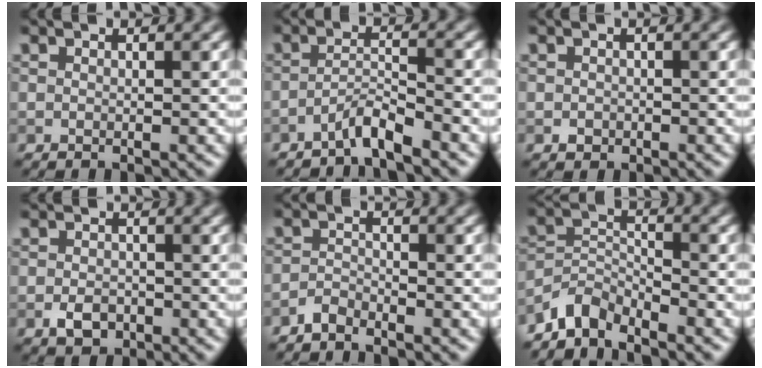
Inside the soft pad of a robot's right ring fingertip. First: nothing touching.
{"total": 2.6, "force": [-2.3, 0.1, 1.3], "torque": [-0.018, 0.010, -0.050]}
{"total": 0.9, "force": [-0.4, 0.7, 0.2], "torque": [0.002, -0.004, -0.008]}
{"total": 2.2, "force": [-1.0, 1.5, 1.3], "torque": [-0.020, -0.002, -0.020]}
{"total": 1.4, "force": [-1.3, 0.3, 0.3], "torque": [-0.005, 0.005, -0.031]}
{"total": 3.5, "force": [-3.3, 1.1, 0.7], "torque": [-0.012, 0.003, -0.078]}